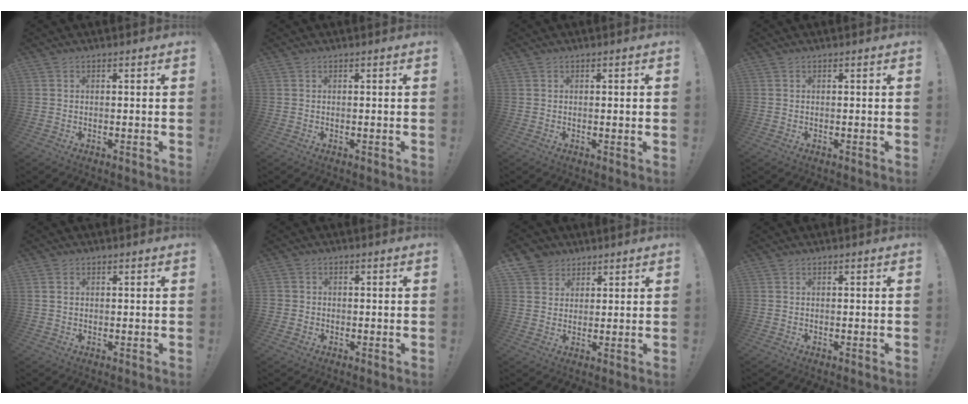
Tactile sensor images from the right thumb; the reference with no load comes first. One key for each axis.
{"total": 0.0}
{"total": 1.1, "fx": -0.1, "fy": -0.2, "fz": 1.1, "tx": -0.013, "ty": -0.002, "tz": -0.005}
{"total": 0.0}
{"total": 1.4, "fx": 0.4, "fy": 1.2, "fz": 0.7, "tx": -0.012, "ty": 0.003, "tz": 0.008}
{"total": 2.1, "fx": -0.5, "fy": 1.9, "fz": 0.6, "tx": -0.002, "ty": 0.003, "tz": -0.011}
{"total": 5.7, "fx": 3.6, "fy": 4.4, "fz": 0.4, "tx": -0.003, "ty": -0.027, "tz": 0.070}
{"total": 0.0}